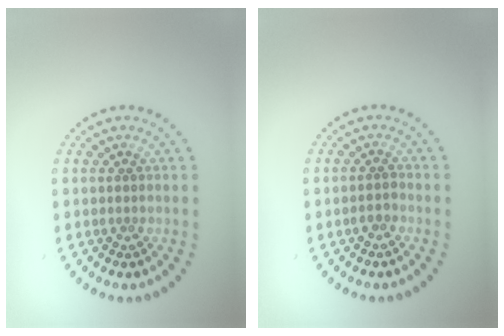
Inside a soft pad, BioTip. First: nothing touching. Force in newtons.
{"total": 1.0, "press": 1.0, "slide": 0.4}